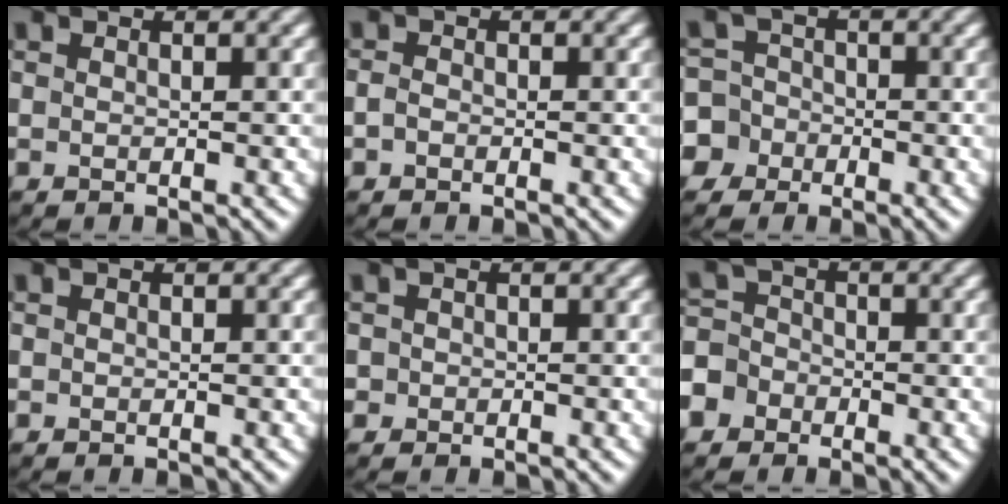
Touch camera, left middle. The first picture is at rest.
{"total": 0.8, "force": [-0.5, 0.5, 0.3], "torque": [-0.008, -0.003, -0.015]}
{"total": 7.2, "force": [-3.4, 6.3, 1.1], "torque": [-0.022, 0.001, -0.094]}
{"total": 0.0}
{"total": 0.9, "force": [0.0, 0.9, 0.1], "torque": [0.007, -0.001, -0.005]}
{"total": 6.2, "force": [-3.3, 5.1, 1.3], "torque": [-0.023, 0.002, -0.084]}